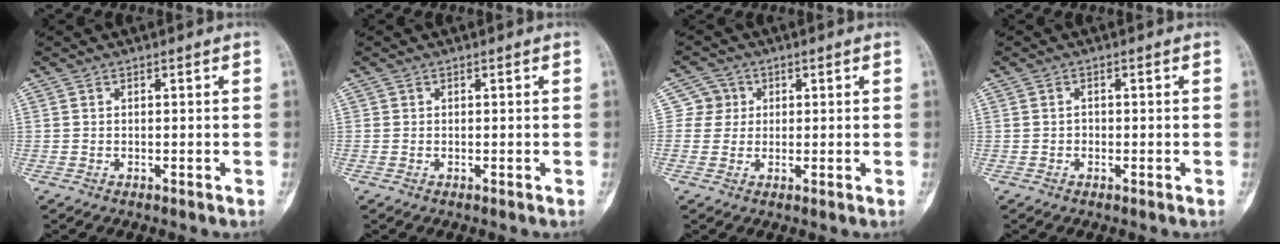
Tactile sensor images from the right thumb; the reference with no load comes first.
{"total": 0.0}
{"total": 3.6, "force": [0.8, 3.5, 0.1], "torque": [0.025, 0.004, 0.005]}
{"total": 0.8, "force": [-0.2, 0.7, 0.3], "torque": [0.002, 0.004, -0.005]}